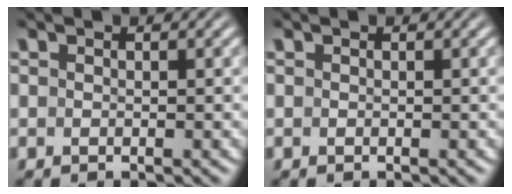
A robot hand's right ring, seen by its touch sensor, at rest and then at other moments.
{"total": 0.0}